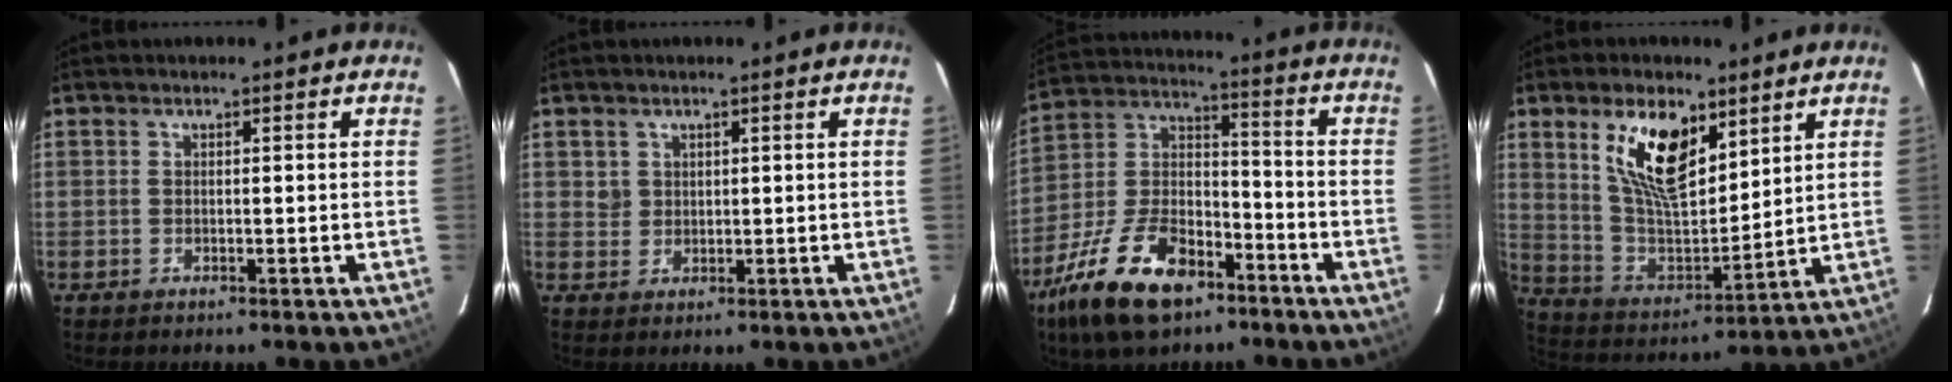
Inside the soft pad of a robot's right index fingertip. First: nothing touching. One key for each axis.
{"total": 2.0, "fx": 0.9, "fy": 1.8, "fz": 0.1, "tx": 0.004, "ty": 0.008, "tz": 0.016}
{"total": 19.3, "fx": -11.9, "fy": 9.5, "fz": 11.9, "tx": -0.258, "ty": 0.001, "tz": -0.210}
{"total": 15.2, "fx": 7.9, "fy": 6.9, "fz": 10.9, "tx": -0.204, "ty": 0.002, "tz": 0.161}